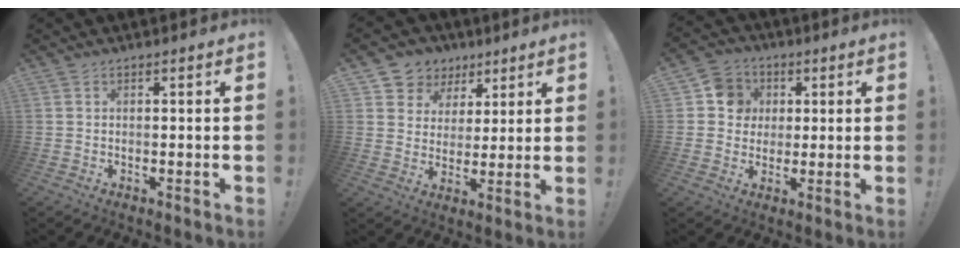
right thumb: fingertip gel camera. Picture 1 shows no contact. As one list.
[{"total": 8.0, "force": [3.7, 7.0, 1.1], "torque": [-0.012, -0.029, 0.077]}, {"total": 8.8, "force": [1.9, 8.4, 2.0], "torque": [-0.023, -0.004, 0.041]}]